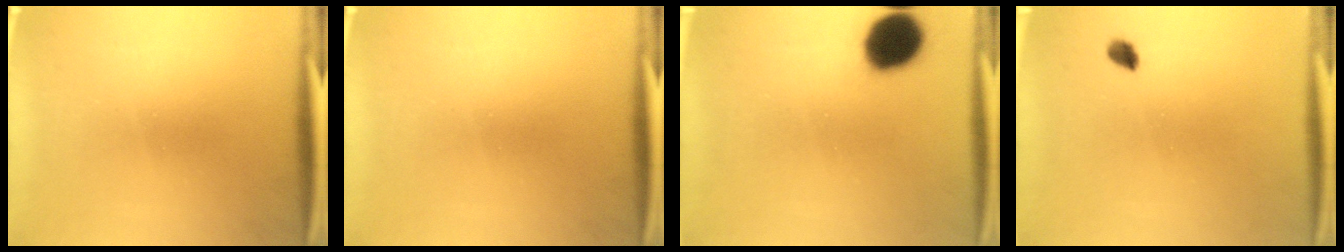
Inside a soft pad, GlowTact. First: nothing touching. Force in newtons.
{"total": 0.0}
{"total": 12.4}
{"total": 1.6}